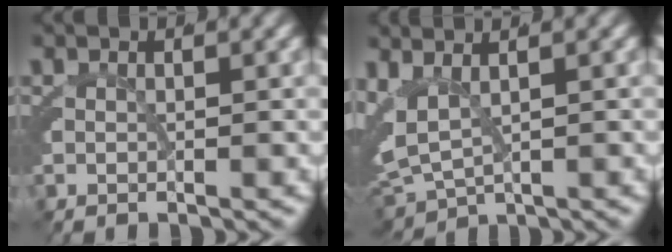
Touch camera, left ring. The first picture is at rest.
{"total": 7.9, "force": [0.6, 6.5, 4.3], "torque": [-0.130, -0.034, 0.024]}